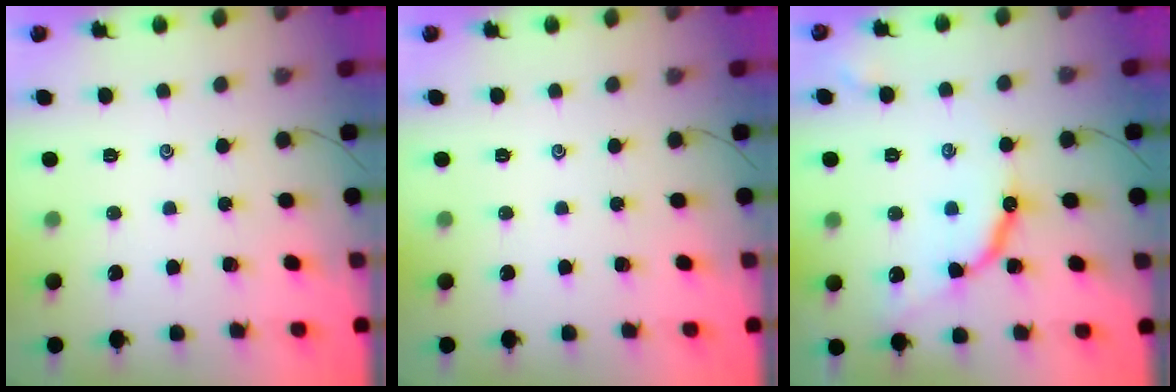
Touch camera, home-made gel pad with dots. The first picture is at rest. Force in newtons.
{"total": 0.0}
{"total": 9.3, "press": 9.3, "slide": 0.8}